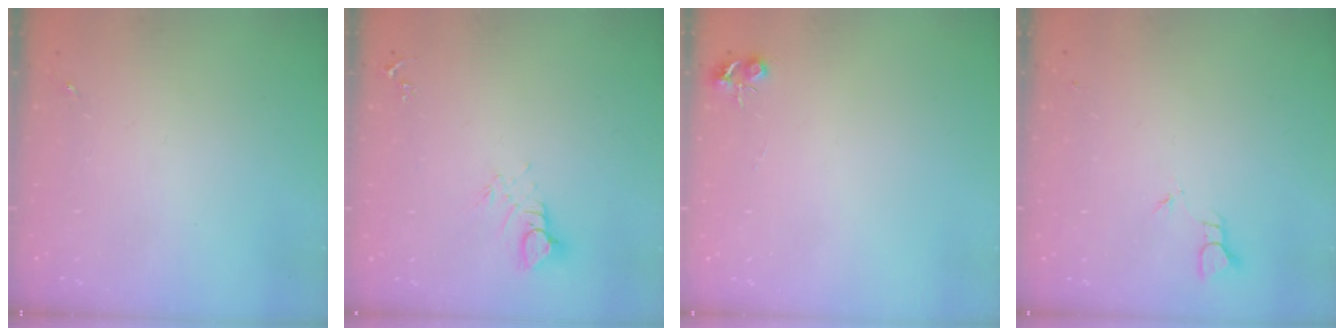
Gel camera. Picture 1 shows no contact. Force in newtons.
{"total": 5.0, "press": 5.0, "slide": 0.3}
{"total": 5.3, "press": 5.3, "slide": 0.7}
{"total": 1.9, "press": 1.9, "slide": 0.1}